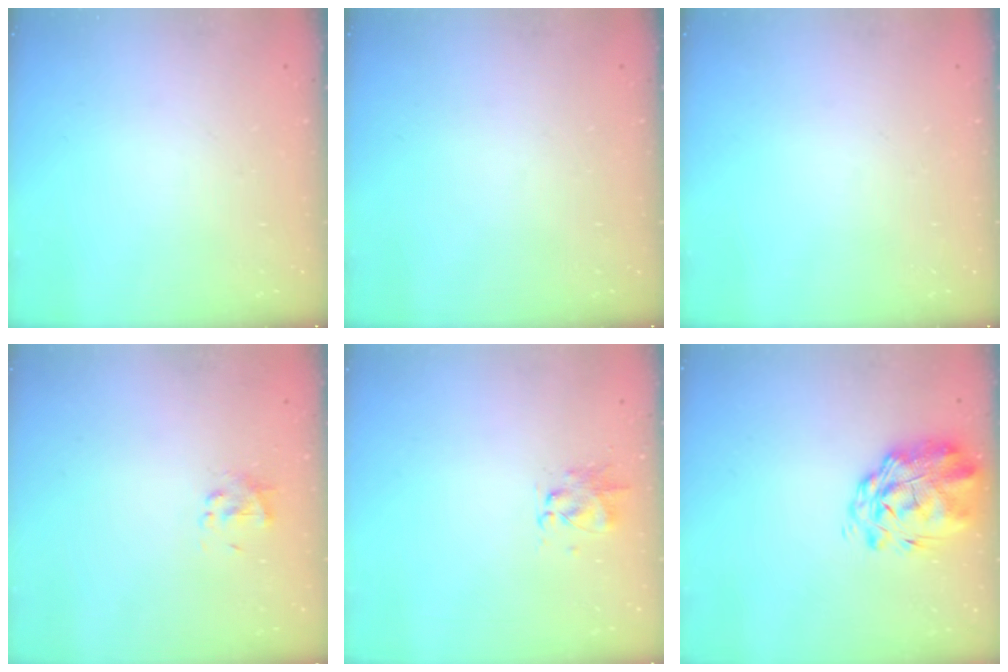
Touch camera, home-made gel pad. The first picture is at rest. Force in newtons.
{"total": 0.0}
{"total": 0.0}
{"total": 2.5, "press": 2.5, "slide": 0.6}
{"total": 3.9, "press": 3.8, "slide": 0.7}
{"total": 3.3, "press": 2.8, "slide": 1.7}